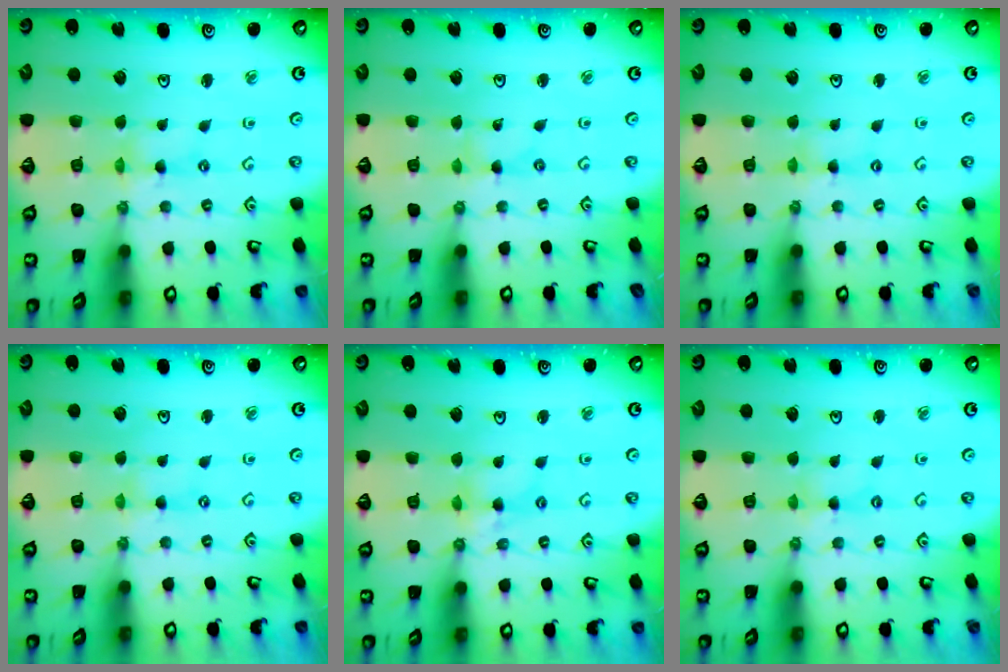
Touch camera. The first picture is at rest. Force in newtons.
{"total": 0.0}
{"total": 1.7, "press": 1.7, "slide": 0.4}
{"total": 0.7, "press": 0.6, "slide": 0.3}
{"total": 4.9, "press": 4.9, "slide": 0.4}
{"total": 1.7, "press": 1.6, "slide": 0.3}